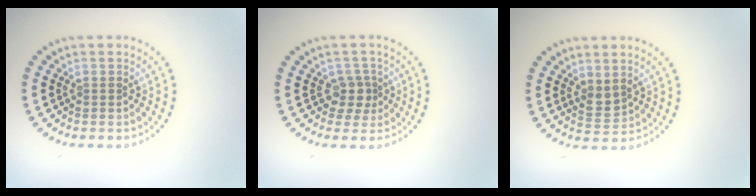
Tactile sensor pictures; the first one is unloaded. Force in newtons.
{"total": 2.0, "press": 1.6, "slide": 1.3}
{"total": 1.7, "press": 1.6, "slide": 0.7}